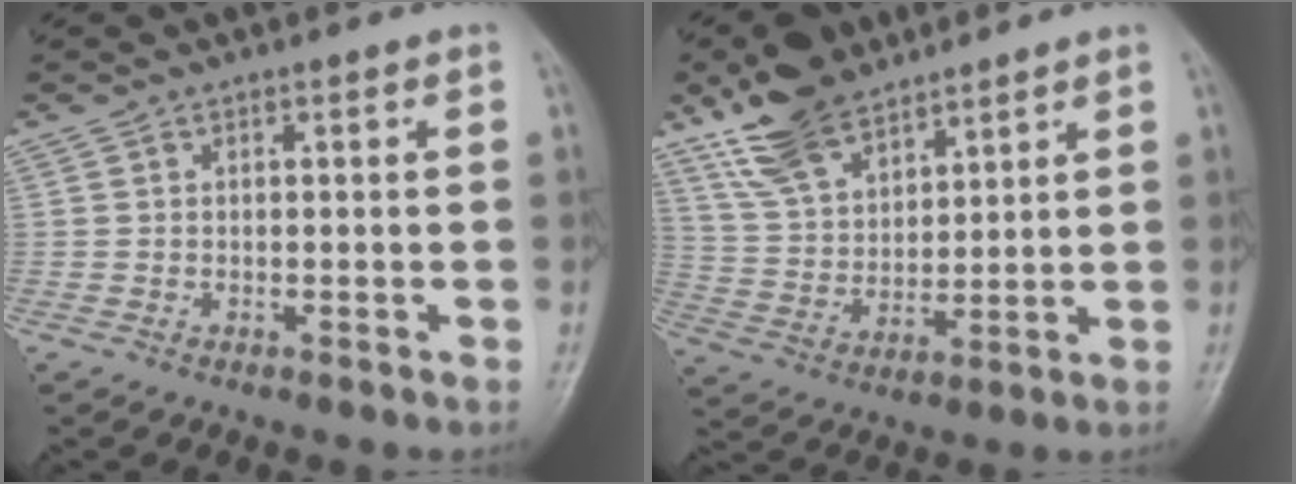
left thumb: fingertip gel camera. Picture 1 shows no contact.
{"total": 13.7, "force": [9.8, 6.3, 7.1], "torque": [-0.110, -0.037, 0.195]}